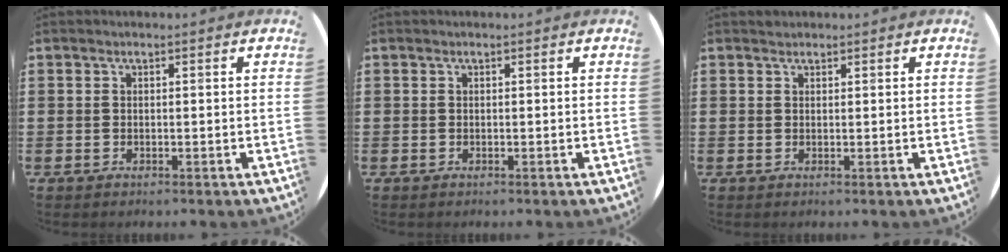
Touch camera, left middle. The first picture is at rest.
{"total": 0.0}
{"total": 0.6, "force": [0.5, 0.2, -0.1], "torque": [0.001, 0.003, 0.010]}